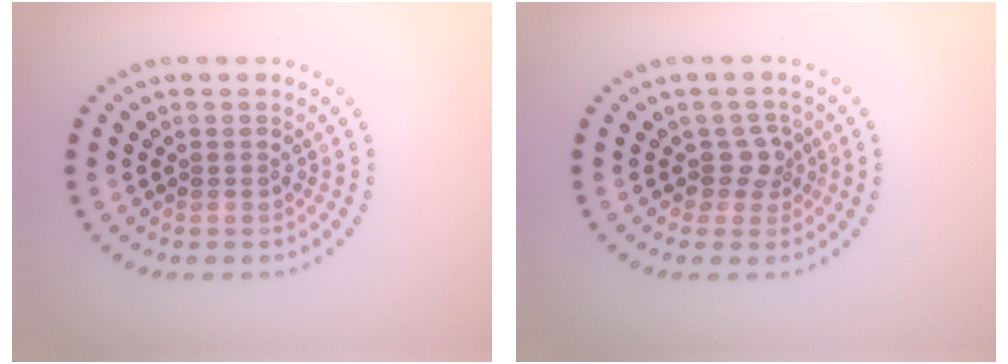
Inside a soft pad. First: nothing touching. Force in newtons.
{"total": 2.0, "press": 1.5, "slide": 1.3}